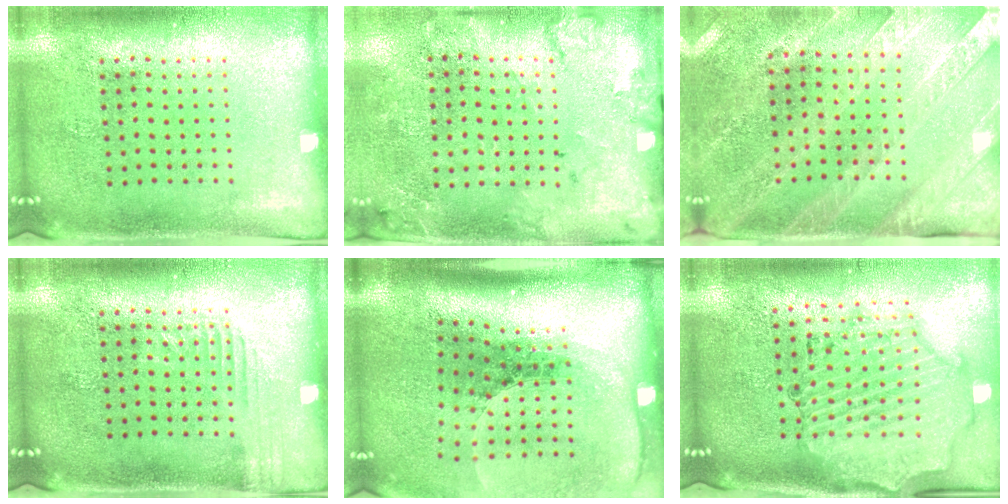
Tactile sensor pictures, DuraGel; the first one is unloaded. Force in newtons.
{"total": 1.7, "press": 1.6, "slide": 0.8}
{"total": 2.7, "press": 2.4, "slide": 1.2}
{"total": 1.3, "press": 1.3, "slide": 0.2}
{"total": 2.6, "press": 1.8, "slide": 1.8}
{"total": 1.8, "press": 1.8, "slide": 0.3}